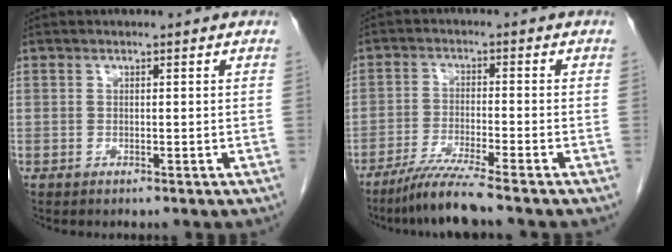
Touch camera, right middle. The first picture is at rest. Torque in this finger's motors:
{"motor_torque": [1.13, -0.96, 0.31, 0.09]}